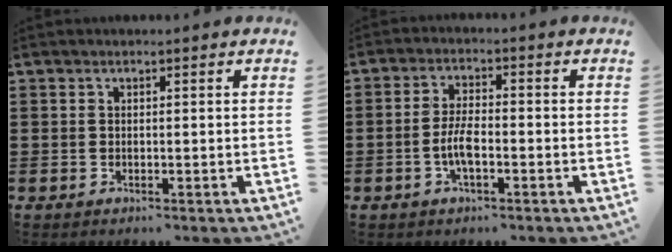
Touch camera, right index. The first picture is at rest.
{"total": 4.6, "force": [-1.4, 1.6, 4.1], "torque": [-0.093, 0.000, -0.031]}